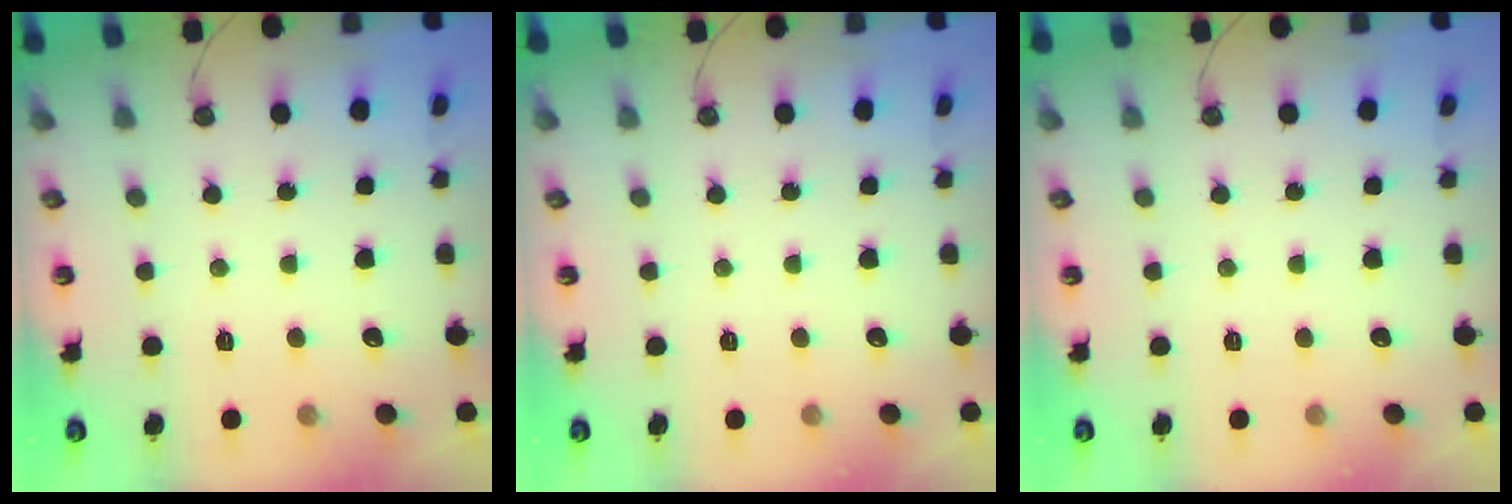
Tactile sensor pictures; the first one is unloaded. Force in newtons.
{"total": 0.0}
{"total": 0.0}